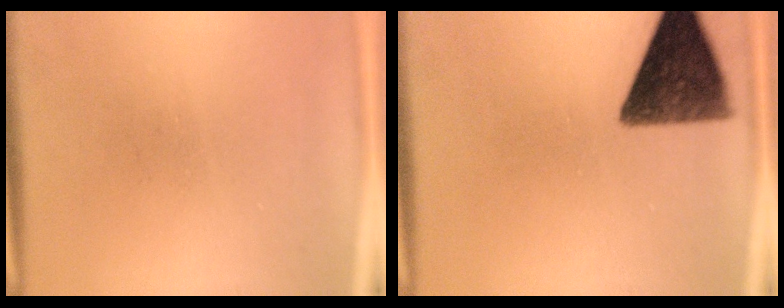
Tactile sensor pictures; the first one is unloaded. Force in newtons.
{"total": 12.3}